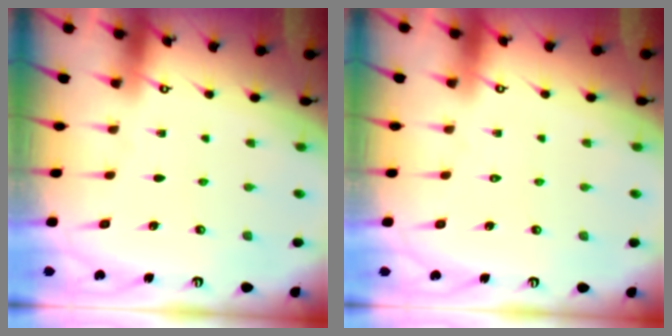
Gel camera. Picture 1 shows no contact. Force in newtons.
{"total": 1.7, "press": 1.7, "slide": 0.1}